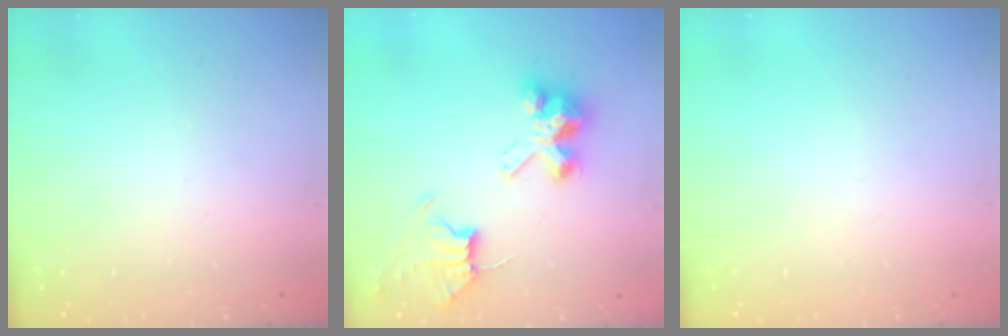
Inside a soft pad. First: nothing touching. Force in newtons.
{"total": 8.4, "press": 8.3, "slide": 0.7}
{"total": 0.0}